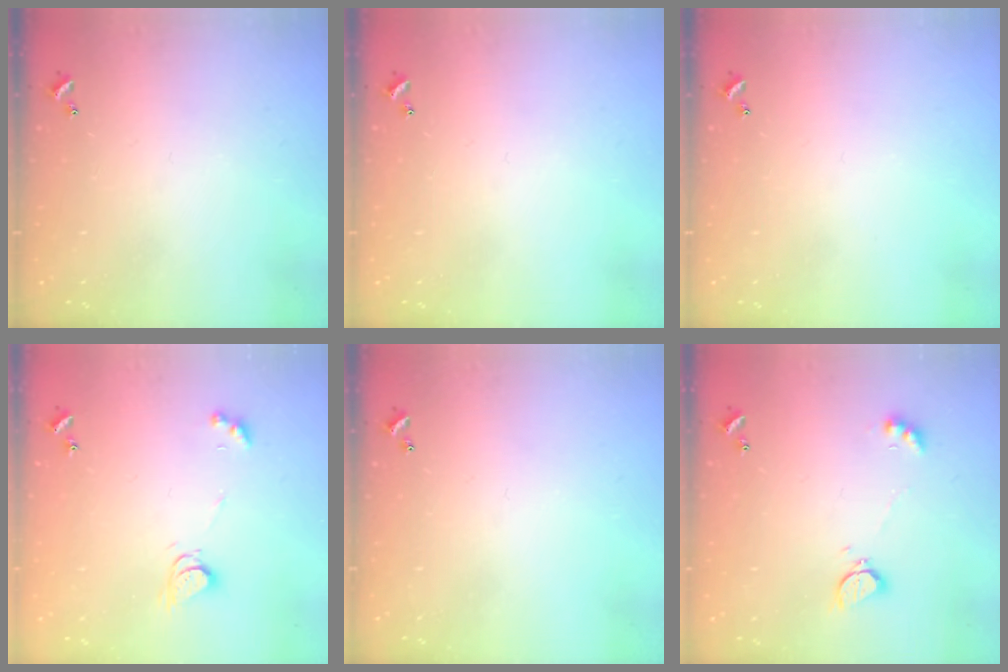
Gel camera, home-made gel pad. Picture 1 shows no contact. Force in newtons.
{"total": 0.0}
{"total": 0.0}
{"total": 4.0, "press": 4.0, "slide": 0.2}
{"total": 0.0}
{"total": 2.3, "press": 2.3, "slide": 0.5}